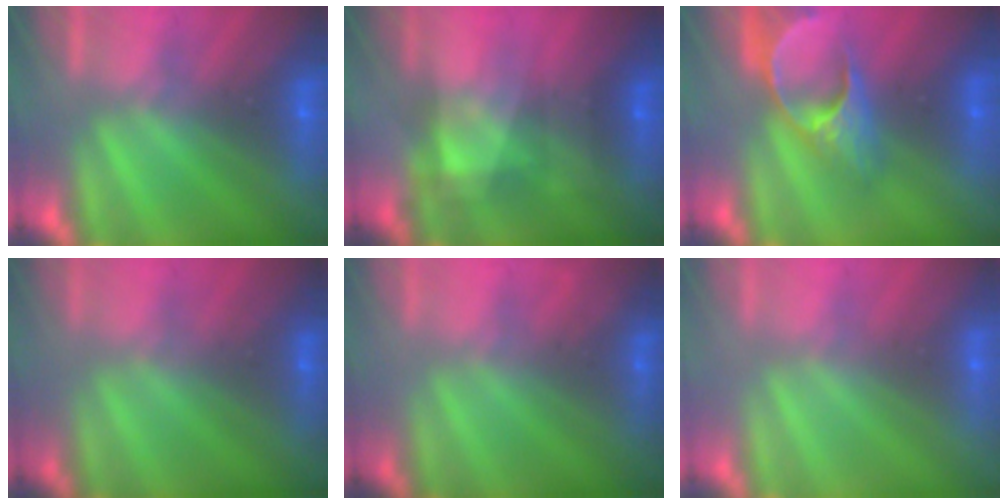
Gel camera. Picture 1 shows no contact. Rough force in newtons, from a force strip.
{"total": 4.9}
{"total": 4.8}
{"total": 1.3}
{"total": 1.7}
{"total": 2.9}